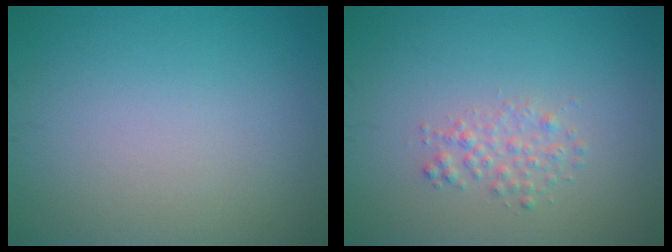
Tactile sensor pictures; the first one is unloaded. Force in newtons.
{"total": 1.6, "press": 1.6, "slide": 0.1}